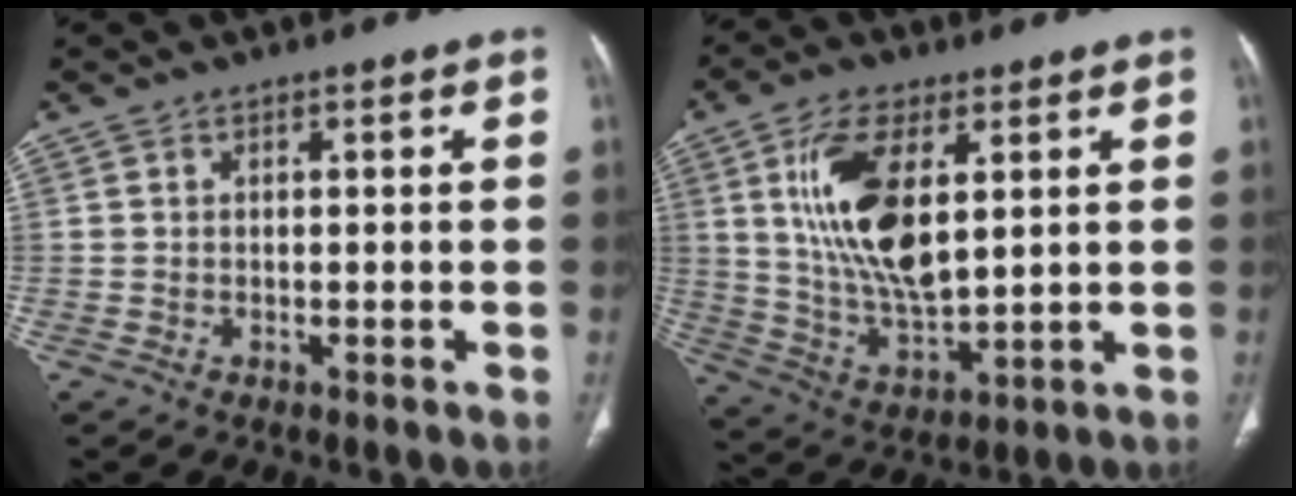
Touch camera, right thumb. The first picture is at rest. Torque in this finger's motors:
{"motor_torque": [2.45, 2.56, 1.60, 0.04, 0.21]}